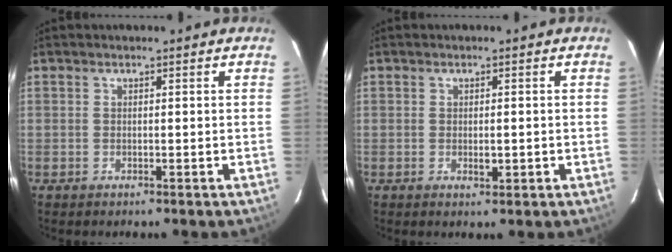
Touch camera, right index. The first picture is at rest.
{"total": 2.1, "force": [-0.4, 1.0, 1.8], "torque": [-0.034, -0.002, -0.002]}